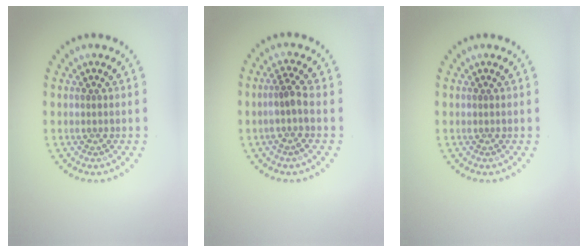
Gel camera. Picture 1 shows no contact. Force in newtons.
{"total": 1.9, "press": 1.5, "slide": 1.2}
{"total": 0.0}